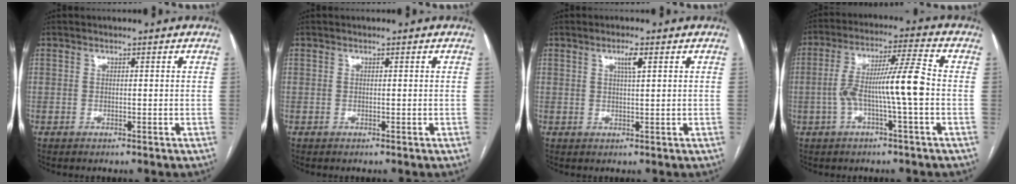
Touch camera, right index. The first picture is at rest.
{"total": 0.0}
{"total": 2.3, "force": [1.0, 0.1, 2.1], "torque": [-0.039, -0.002, 0.018]}
{"total": 10.0, "force": [-1.6, -0.1, 9.9], "torque": [-0.184, 0.023, -0.033]}